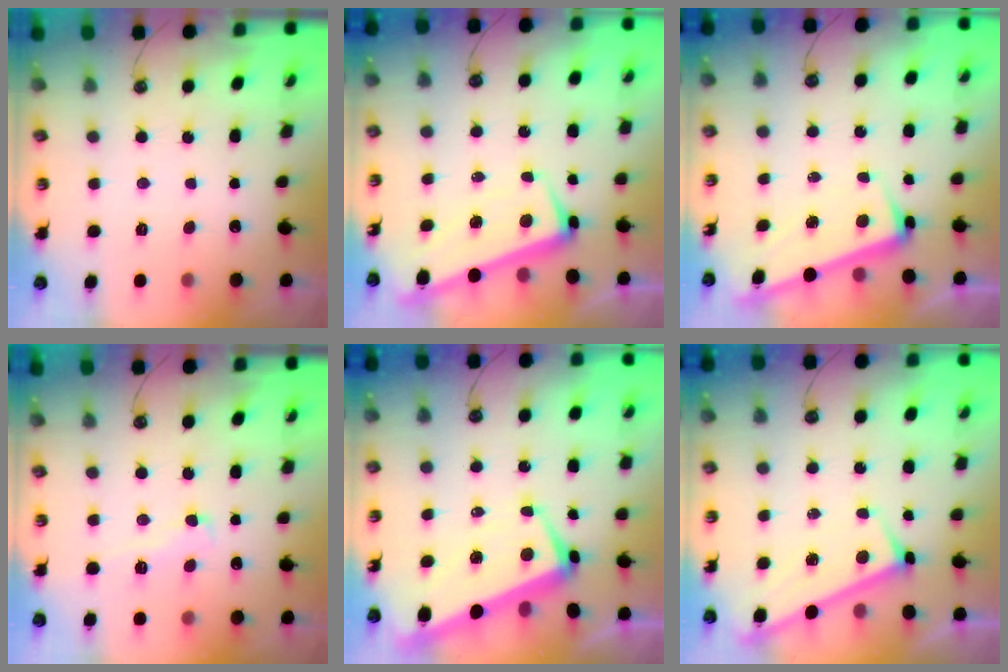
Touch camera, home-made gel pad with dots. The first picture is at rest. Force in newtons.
{"total": 1.9, "press": 1.0, "slide": 1.6}
{"total": 3.5, "press": 3.3, "slide": 1.1}
{"total": 1.2, "press": 0.9, "slide": 0.8}
{"total": 2.0, "press": 1.6, "slide": 1.2}
{"total": 3.3, "press": 3.3, "slide": 0.3}